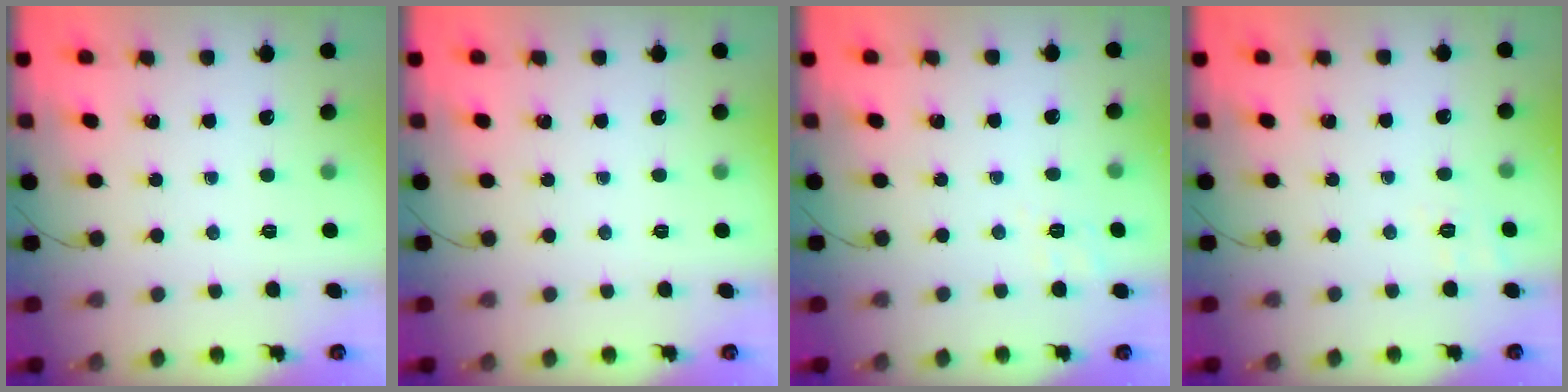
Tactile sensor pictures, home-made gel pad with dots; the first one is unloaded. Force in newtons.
{"total": 0.0}
{"total": 2.3, "press": 1.4, "slide": 1.9}
{"total": 2.3, "press": 0.9, "slide": 2.1}